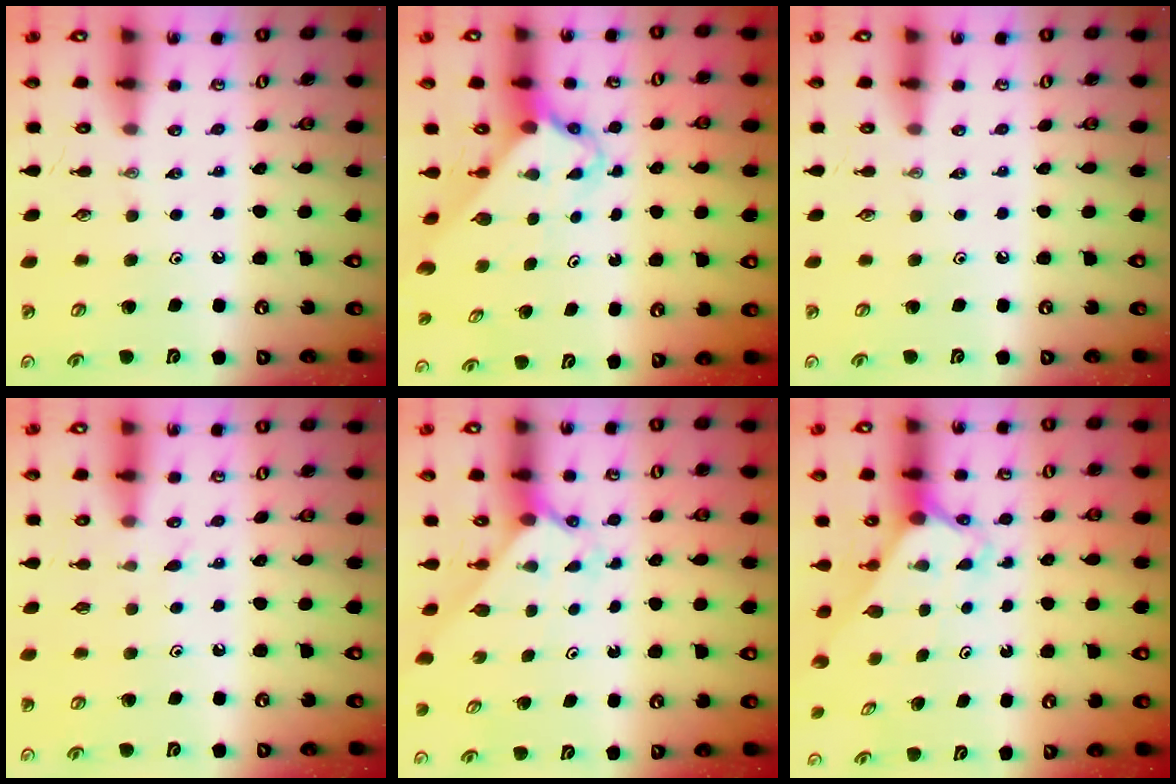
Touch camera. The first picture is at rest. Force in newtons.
{"total": 2.7, "press": 2.7, "slide": 0.2}
{"total": 0.0}
{"total": 6.7, "press": 6.7, "slide": 0.5}
{"total": 2.1, "press": 2.1, "slide": 0.3}
{"total": 2.3, "press": 2.3, "slide": 0.2}